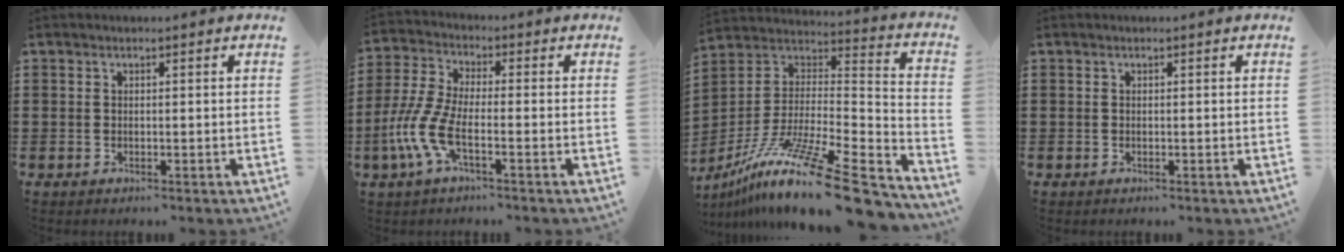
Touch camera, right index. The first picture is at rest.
{"total": 7.6, "force": [-3.3, 2.6, 6.3], "torque": [-0.172, -0.018, -0.071]}
{"total": 17.6, "force": [-12.7, 2.0, 12.0], "torque": [-0.219, 0.025, -0.225]}
{"total": 0.0}